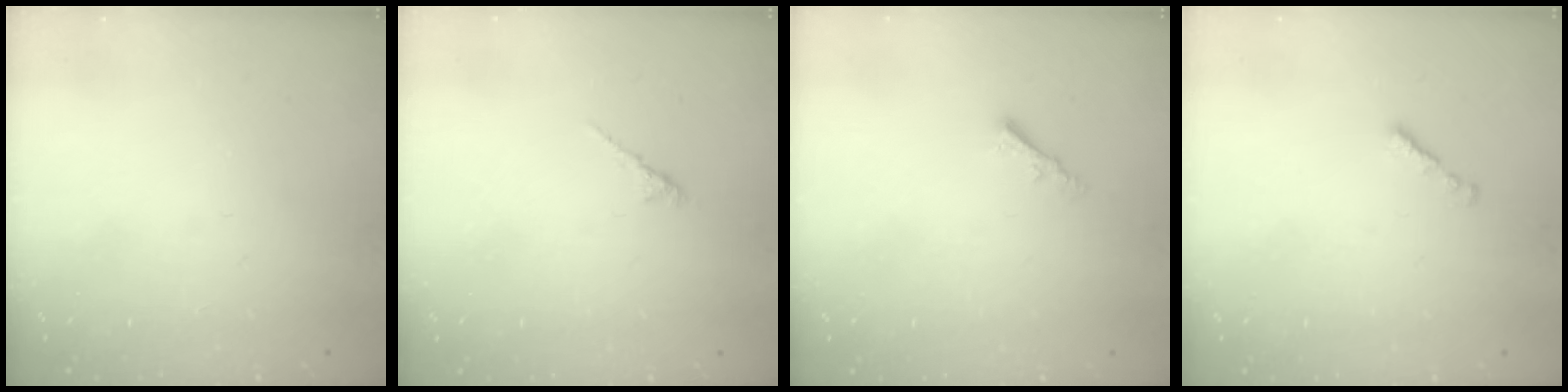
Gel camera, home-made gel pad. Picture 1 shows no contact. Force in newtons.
{"total": 2.0, "press": 2.0, "slide": 0.6}
{"total": 2.2, "press": 2.2, "slide": 0.4}
{"total": 1.3, "press": 1.1, "slide": 0.6}